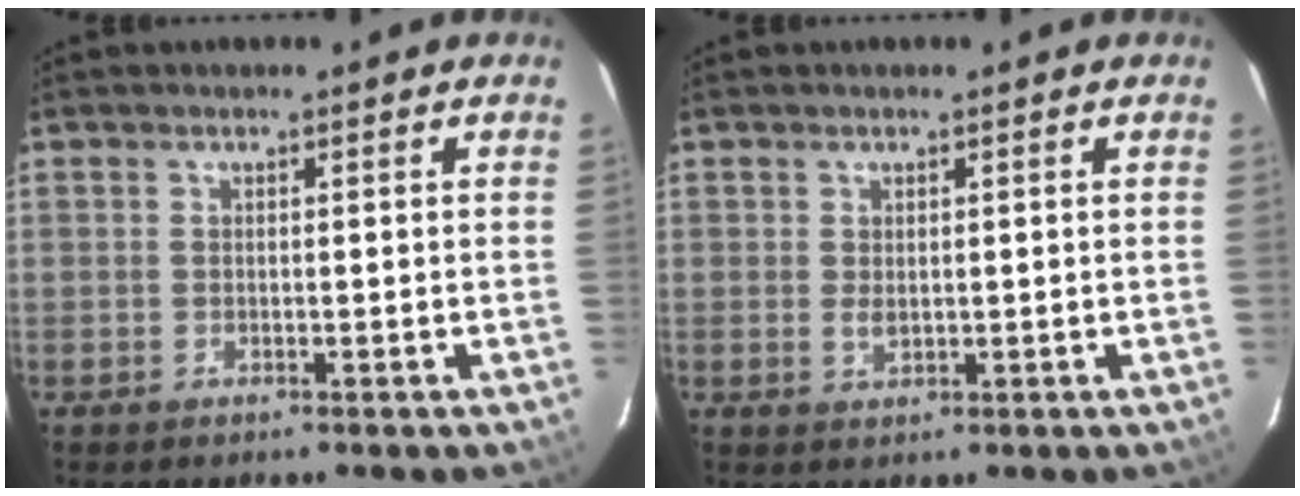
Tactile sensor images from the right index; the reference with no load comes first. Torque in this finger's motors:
{"motor_torque": [0.37, 0.17, 0.22, 0.04]}